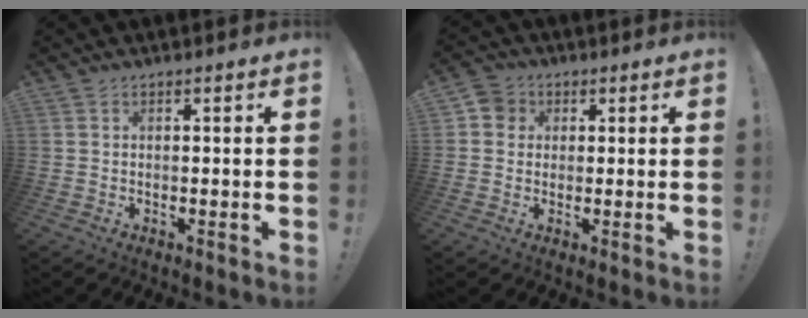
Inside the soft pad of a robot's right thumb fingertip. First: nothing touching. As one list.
[{"total": 4.6, "force": [1.0, 4.3, 1.4], "torque": [-0.020, 0.006, 0.019]}]